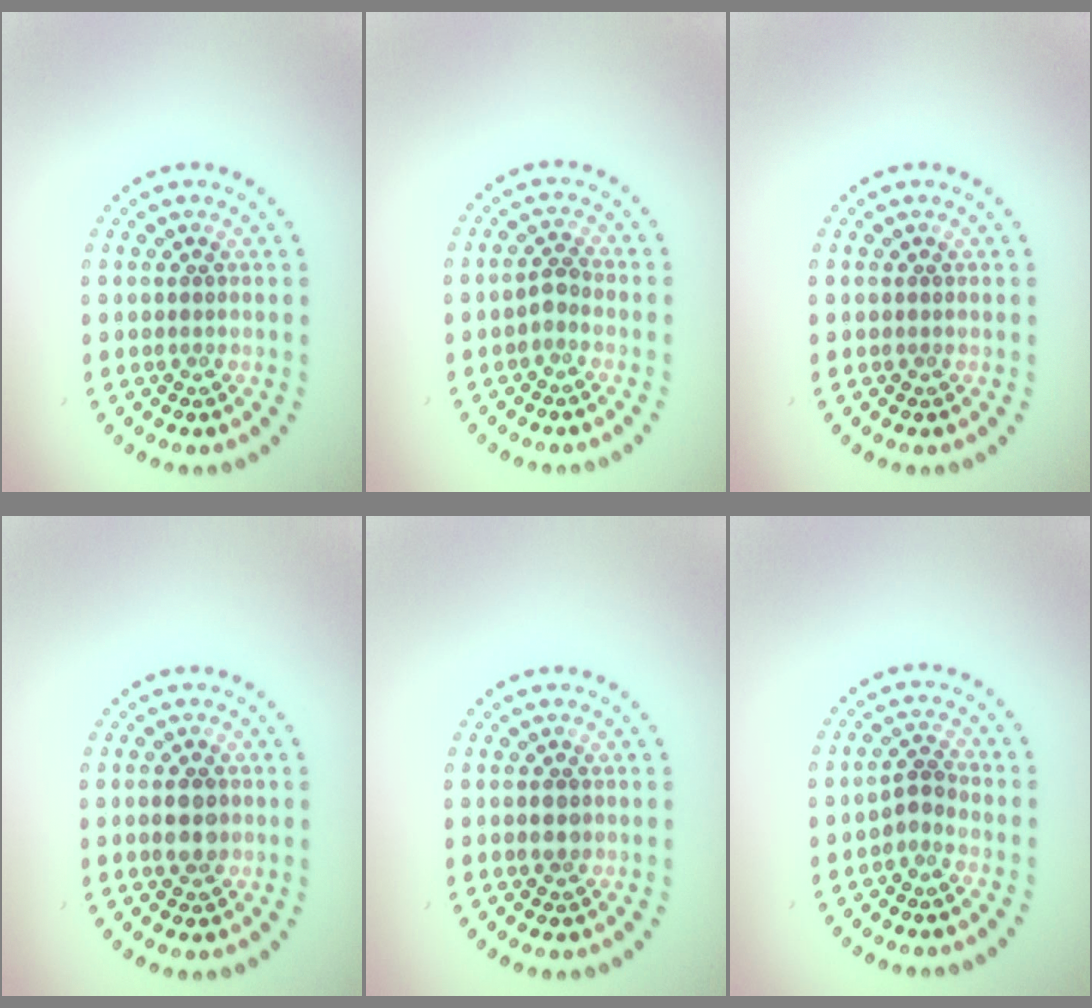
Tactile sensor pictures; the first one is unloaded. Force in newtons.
{"total": 1.3, "press": 1.0, "slide": 0.8}
{"total": 0.0}
{"total": 2.8, "press": 2.8, "slide": 0.3}
{"total": 1.6, "press": 1.6, "slide": 0.3}
{"total": 1.6, "press": 1.1, "slide": 1.2}